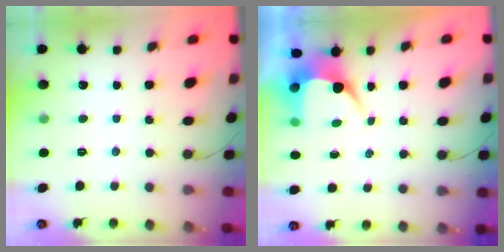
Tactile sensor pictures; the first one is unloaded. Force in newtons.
{"total": 6.5, "press": 6.5, "slide": 0.5}